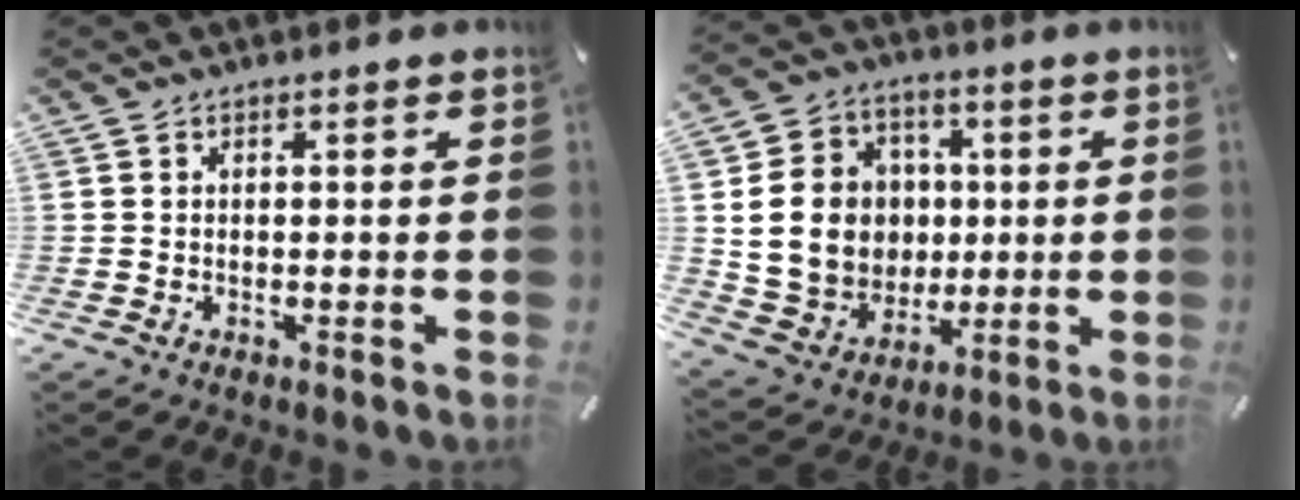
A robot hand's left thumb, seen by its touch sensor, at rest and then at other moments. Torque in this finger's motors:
{"motor_torque": [1.58, 1.54, 0.46, -0.13, 0.14]}